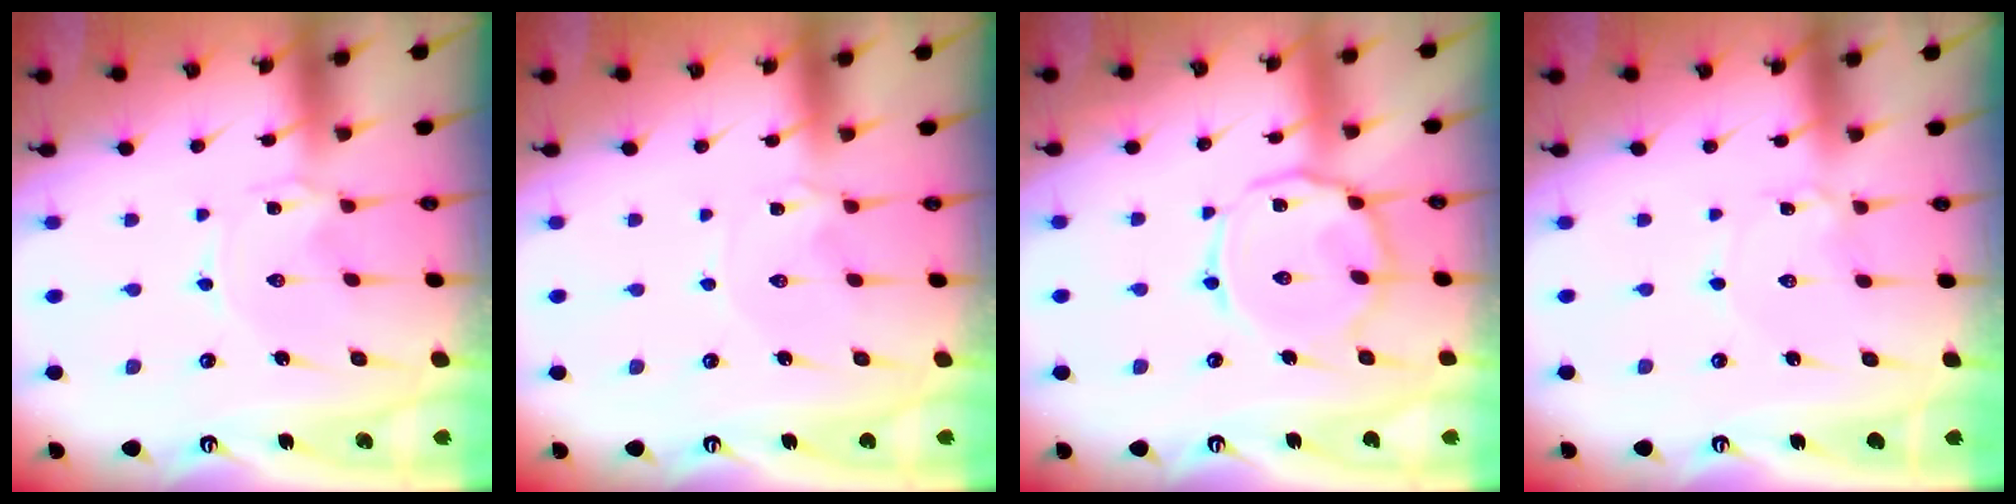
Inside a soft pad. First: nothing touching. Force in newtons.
{"total": 0.7, "press": 0.6, "slide": 0.3}
{"total": 11.9, "press": 11.9, "slide": 1.0}
{"total": 1.6, "press": 1.6, "slide": 0.1}